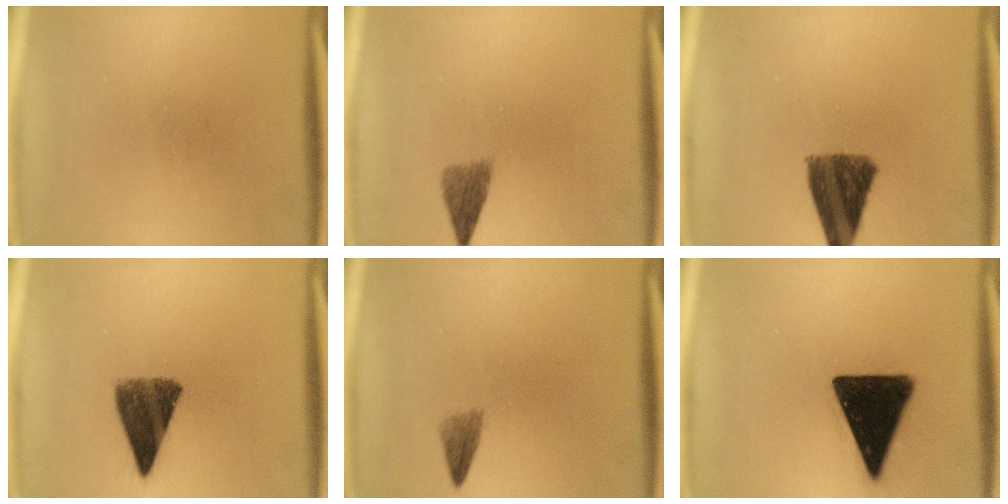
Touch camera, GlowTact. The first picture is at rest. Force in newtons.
{"total": 2.9}
{"total": 10.3}
{"total": 9.1}
{"total": 1.7}
{"total": 17.9}